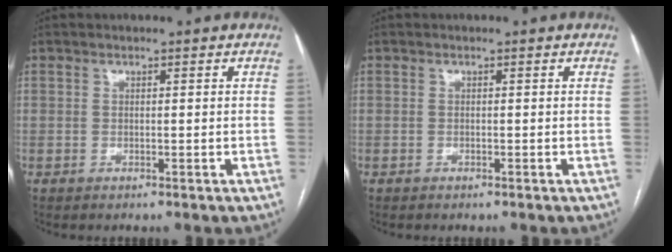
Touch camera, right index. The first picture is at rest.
{"total": 0.0}